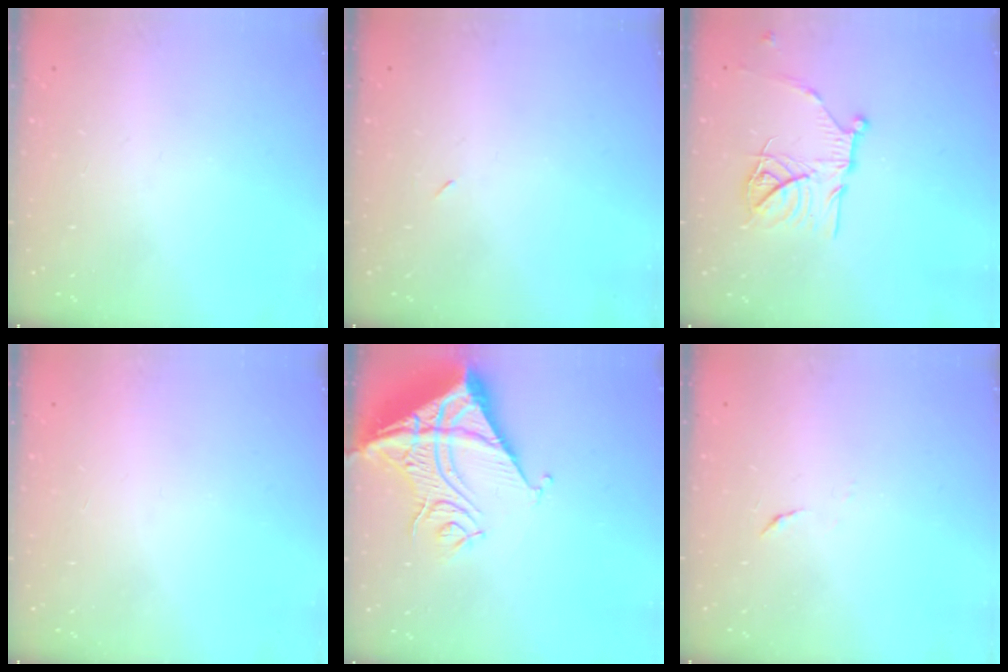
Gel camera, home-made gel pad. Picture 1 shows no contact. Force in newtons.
{"total": 2.3, "press": 2.0, "slide": 1.2}
{"total": 17.1, "press": 17.0, "slide": 1.5}
{"total": 1.6, "press": 1.6, "slide": 0.1}
{"total": 18.3, "press": 18.1, "slide": 2.4}
{"total": 3.9, "press": 3.9, "slide": 0.4}